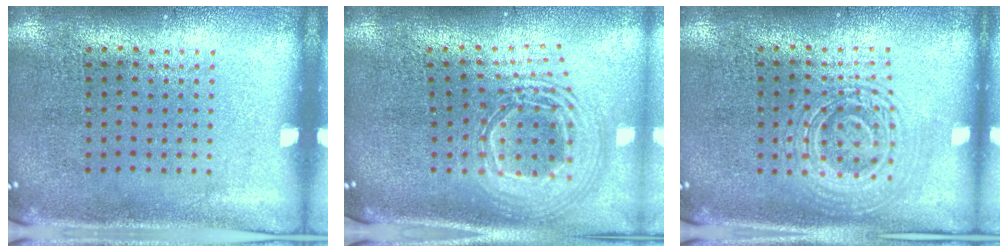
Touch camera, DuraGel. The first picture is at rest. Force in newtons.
{"total": 2.6, "press": 1.9, "slide": 1.8}
{"total": 2.9, "press": 2.8, "slide": 0.5}